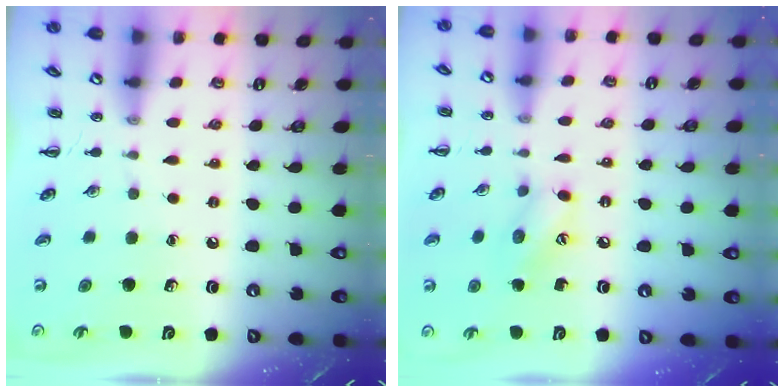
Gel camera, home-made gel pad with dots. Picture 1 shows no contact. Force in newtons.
{"total": 8.1, "press": 8.1, "slide": 0.5}